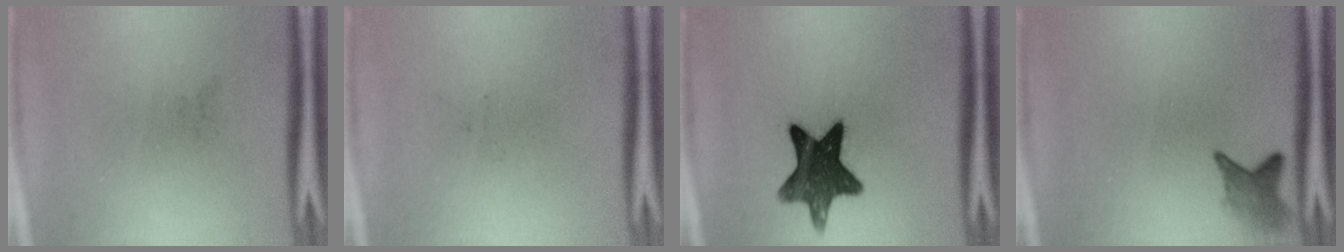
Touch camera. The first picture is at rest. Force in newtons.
{"total": 0.0}
{"total": 12.4}
{"total": 2.9}